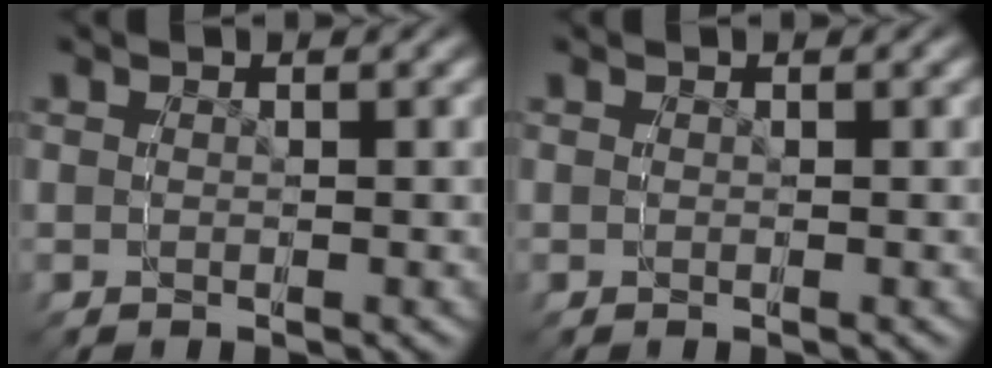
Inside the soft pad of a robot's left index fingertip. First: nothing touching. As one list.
[{"total": 0.0}]